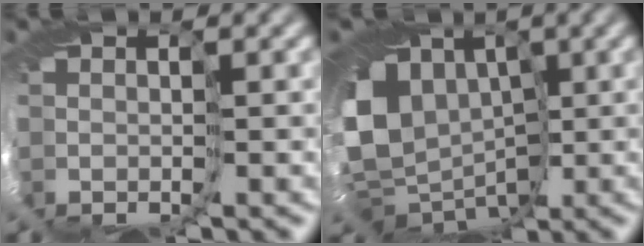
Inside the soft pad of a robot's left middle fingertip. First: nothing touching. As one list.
[{"total": 11.8, "force": [1.5, 9.6, 6.6], "torque": [-0.133, -0.005, 0.039]}]